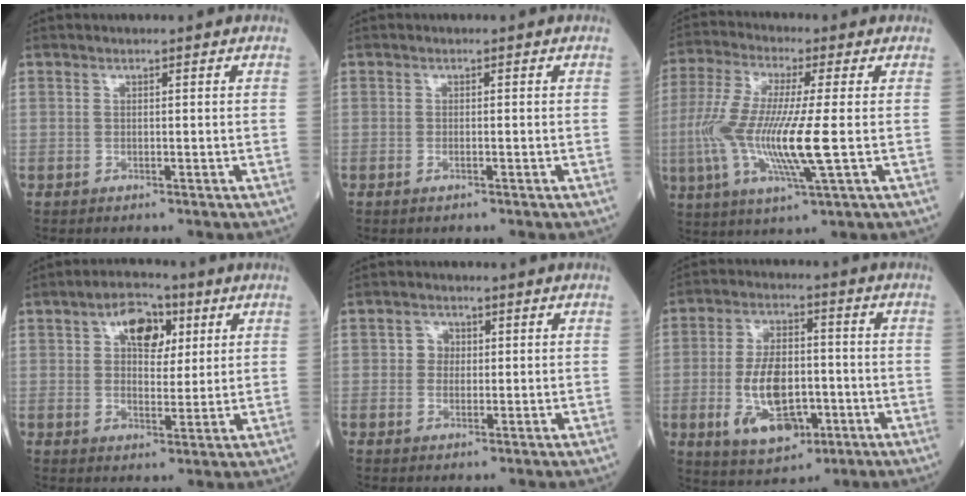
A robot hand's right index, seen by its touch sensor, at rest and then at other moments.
{"total": 0.7, "force": [-0.4, 0.1, 0.6], "torque": [-0.014, -0.001, -0.006]}
{"total": 13.6, "force": [-1.5, 1.3, 13.5], "torque": [-0.293, -0.013, -0.036]}
{"total": 7.3, "force": [2.9, 4.2, 5.2], "torque": [-0.079, 0.021, 0.046]}
{"total": 2.3, "force": [0.3, 2.1, 0.9], "torque": [-0.009, 0.006, 0.001]}
{"total": 11.6, "force": [-3.0, 6.0, 9.5], "torque": [-0.188, 0.001, -0.045]}